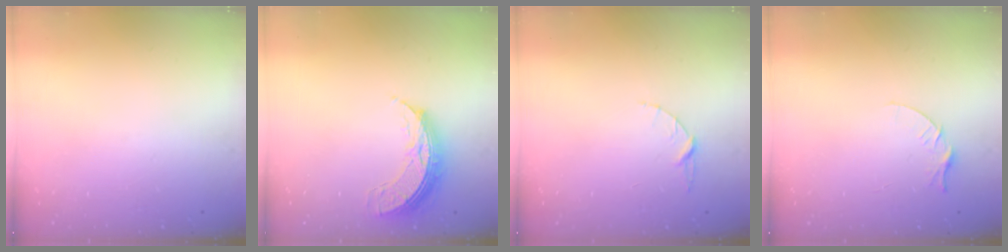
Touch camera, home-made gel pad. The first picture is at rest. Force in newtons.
{"total": 7.9, "press": 7.8, "slide": 0.8}
{"total": 3.4, "press": 3.3, "slide": 0.4}
{"total": 4.4, "press": 4.4, "slide": 0.5}